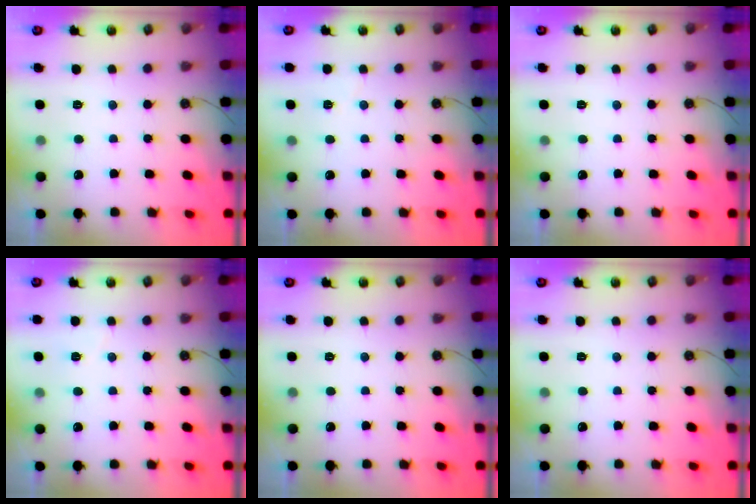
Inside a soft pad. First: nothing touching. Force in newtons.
{"total": 2.6, "press": 2.2, "slide": 1.5}
{"total": 0.0}
{"total": 3.5, "press": 3.3, "slide": 1.1}
{"total": 0.0}
{"total": 0.0}